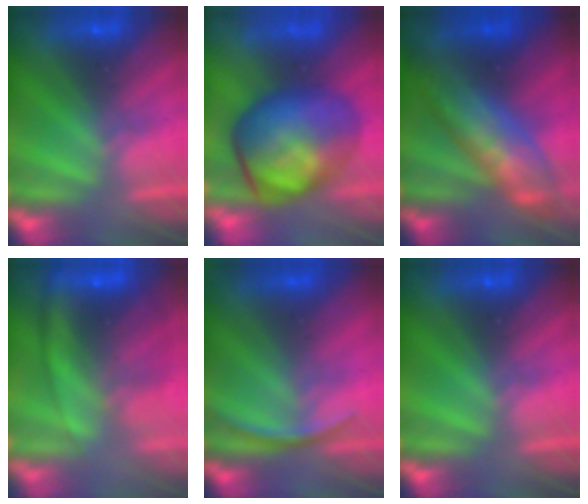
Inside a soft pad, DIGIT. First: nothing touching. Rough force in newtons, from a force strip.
{"total": 7.6}
{"total": 7.4}
{"total": 9.1}
{"total": 2.9}
{"total": 0.0}